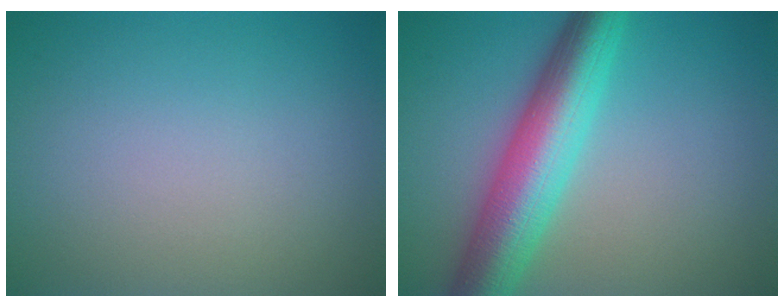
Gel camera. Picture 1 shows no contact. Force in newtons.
{"total": 8.1, "press": 8.1, "slide": 0.5}